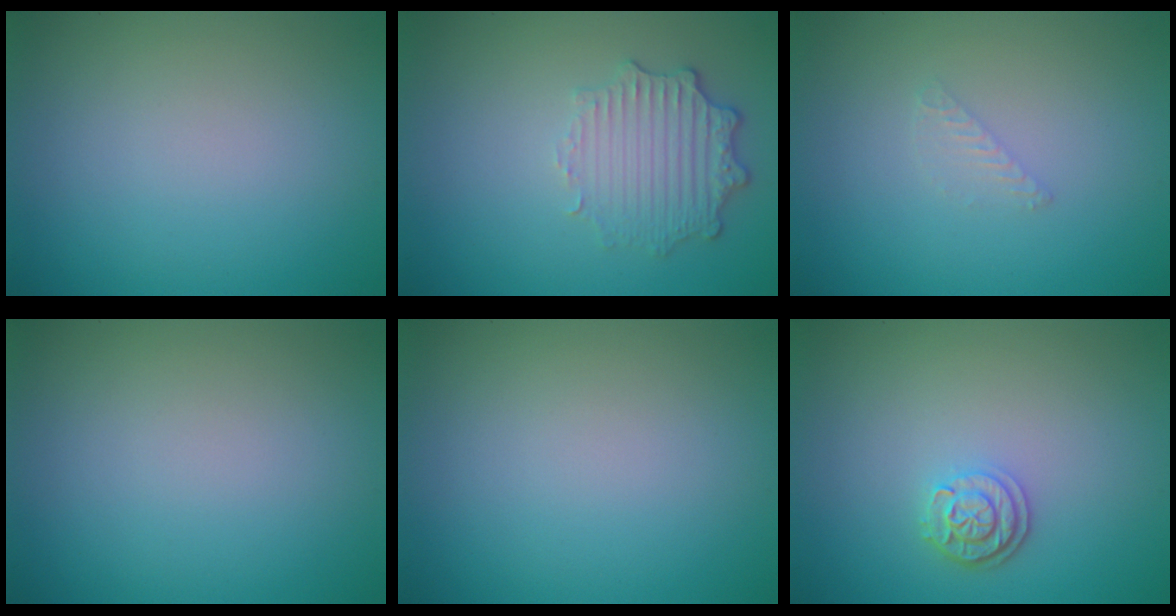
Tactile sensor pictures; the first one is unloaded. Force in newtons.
{"total": 3.5, "press": 2.9, "slide": 2.1}
{"total": 0.8, "press": 0.8, "slide": 0.0}
{"total": 0.0}
{"total": 0.0}
{"total": 2.4, "press": 2.1, "slide": 1.3}